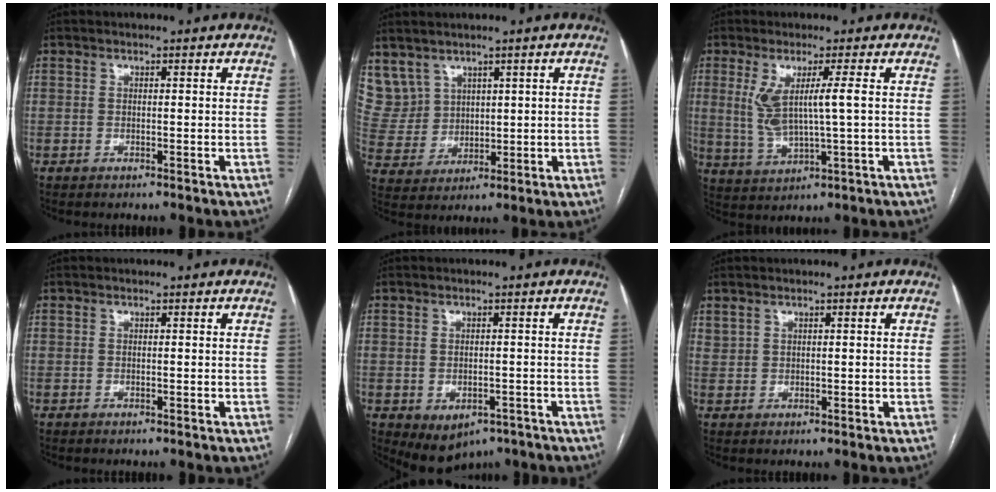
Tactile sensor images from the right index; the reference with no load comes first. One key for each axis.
{"total": 9.6, "fx": 5.9, "fy": 7.4, "fz": 1.5, "tx": -0.052, "ty": 0.038, "tz": 0.144}
{"total": 6.9, "fx": 1.3, "fy": 0.3, "fz": 6.8, "tx": -0.139, "ty": -0.001, "tz": 0.033}
{"total": 0.0}
{"total": 6.0, "fx": -3.3, "fy": 4.1, "fz": 2.8, "tx": -0.040, "ty": 0.001, "tz": -0.036}
{"total": 1.7, "fx": 1.4, "fy": 1.0, "fz": 0.3, "tx": -0.004, "ty": 0.007, "tz": 0.031}